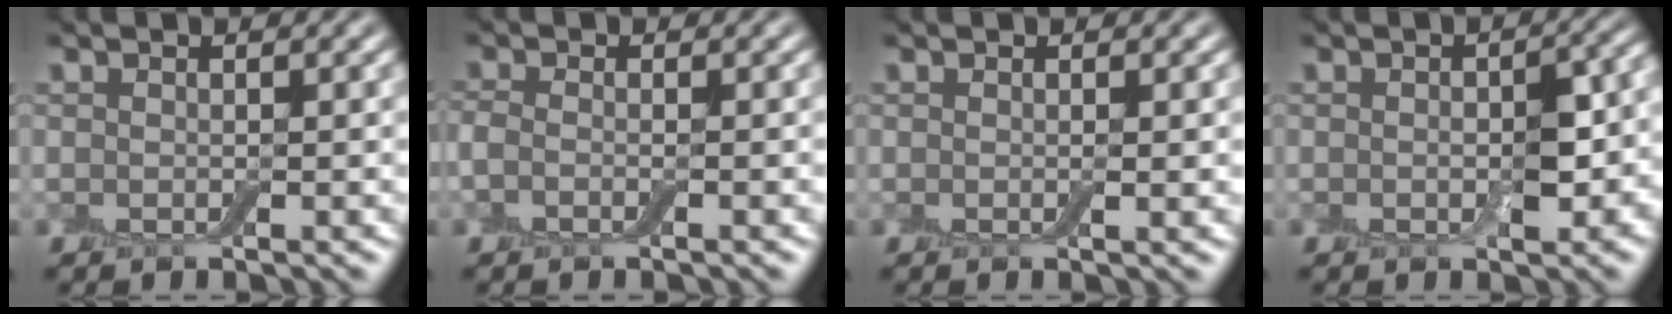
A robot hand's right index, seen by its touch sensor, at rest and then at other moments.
{"total": 1.4, "force": [-0.6, 0.6, 1.1], "torque": [-0.027, -0.002, -0.018]}
{"total": 0.6, "force": [0.0, 0.1, 0.6], "torque": [-0.009, -0.003, -0.001]}
{"total": 4.7, "force": [-0.7, 2.2, 4.1], "torque": [-0.059, -0.004, -0.010]}